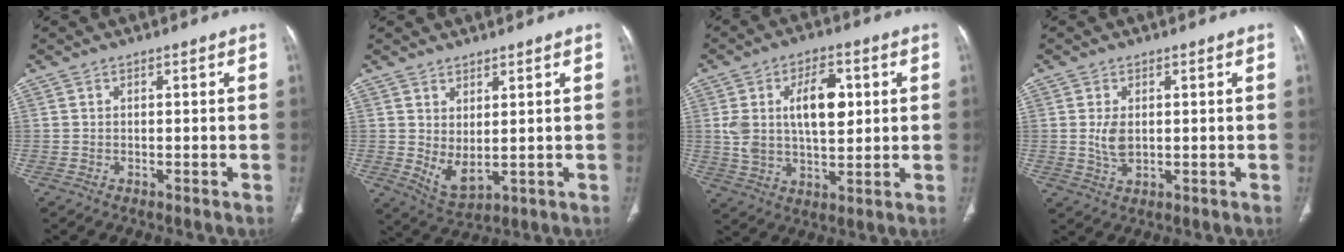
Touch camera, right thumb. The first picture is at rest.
{"total": 5.4, "force": [0.9, 2.5, 4.7], "torque": [-0.084, -0.018, 0.033]}
{"total": 12.9, "force": [2.8, 6.9, 10.5], "torque": [-0.167, -0.001, 0.054]}
{"total": 3.8, "force": [0.4, 2.2, 3.1], "torque": [-0.064, -0.008, 0.012]}